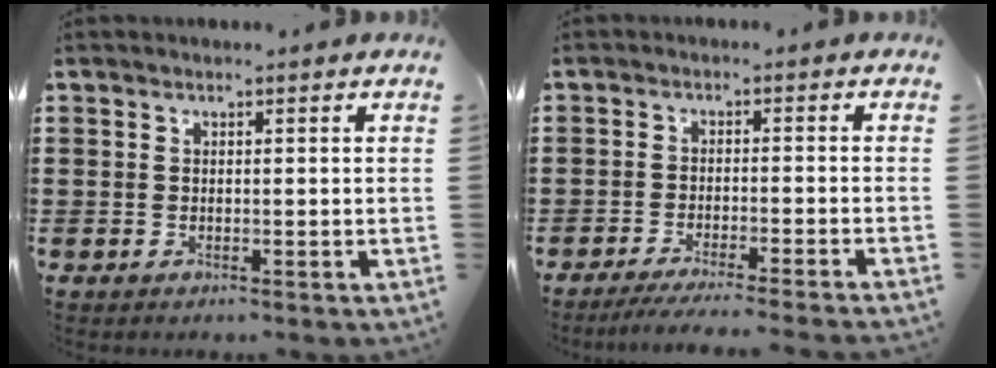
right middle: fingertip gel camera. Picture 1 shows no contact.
{"total": 3.3, "force": [-2.9, -0.5, 1.4], "torque": [-0.023, -0.005, -0.057]}